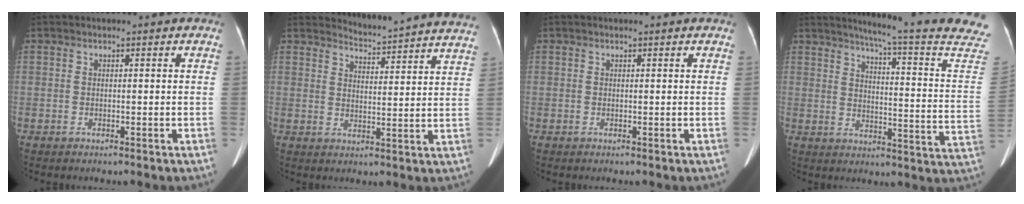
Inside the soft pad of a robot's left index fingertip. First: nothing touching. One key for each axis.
{"total": 15.4, "fx": 15.2, "fy": -0.4, "fz": 2.3, "tx": -0.030, "ty": -0.075, "tz": 0.167}
{"total": 0.8, "fx": 0.7, "fy": -0.1, "fz": 0.3, "tx": -0.008, "ty": 0.007, "tz": 0.013}
{"total": 21.6, "fx": 19.1, "fy": -1.2, "fz": 10.0, "tx": -0.138, "ty": -0.090, "tz": 0.221}